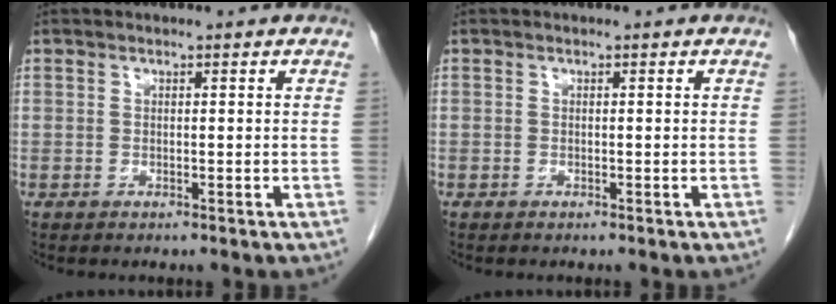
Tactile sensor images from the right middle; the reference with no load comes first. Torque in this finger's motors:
{"motor_torque": [0.61, -0.69, -0.20, -0.19]}